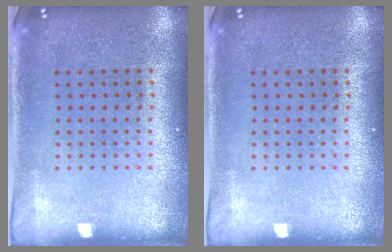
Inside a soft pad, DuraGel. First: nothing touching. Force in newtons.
{"total": 0.0}